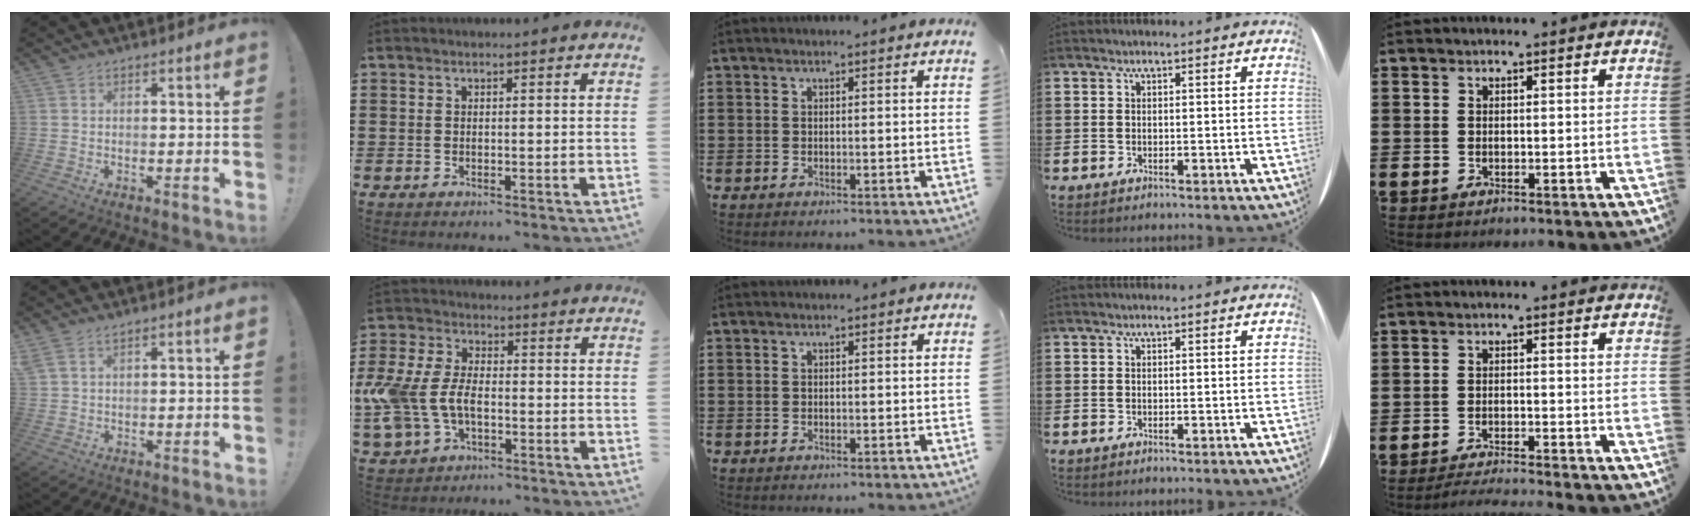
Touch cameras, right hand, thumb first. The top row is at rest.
{"thumb": {"total": 3.1, "force": [2.2, 0.7, 2.1], "torque": [-0.049, -0.006, 0.044]}, "index": {"total": 8.0, "force": [-2.0, 5.0, 5.9], "torque": [-0.162, -0.003, -0.046]}, "little": {"total": 1.9, "force": [-1.9, -0.3, 0.4], "torque": [-0.006, 0.002, -0.037]}}